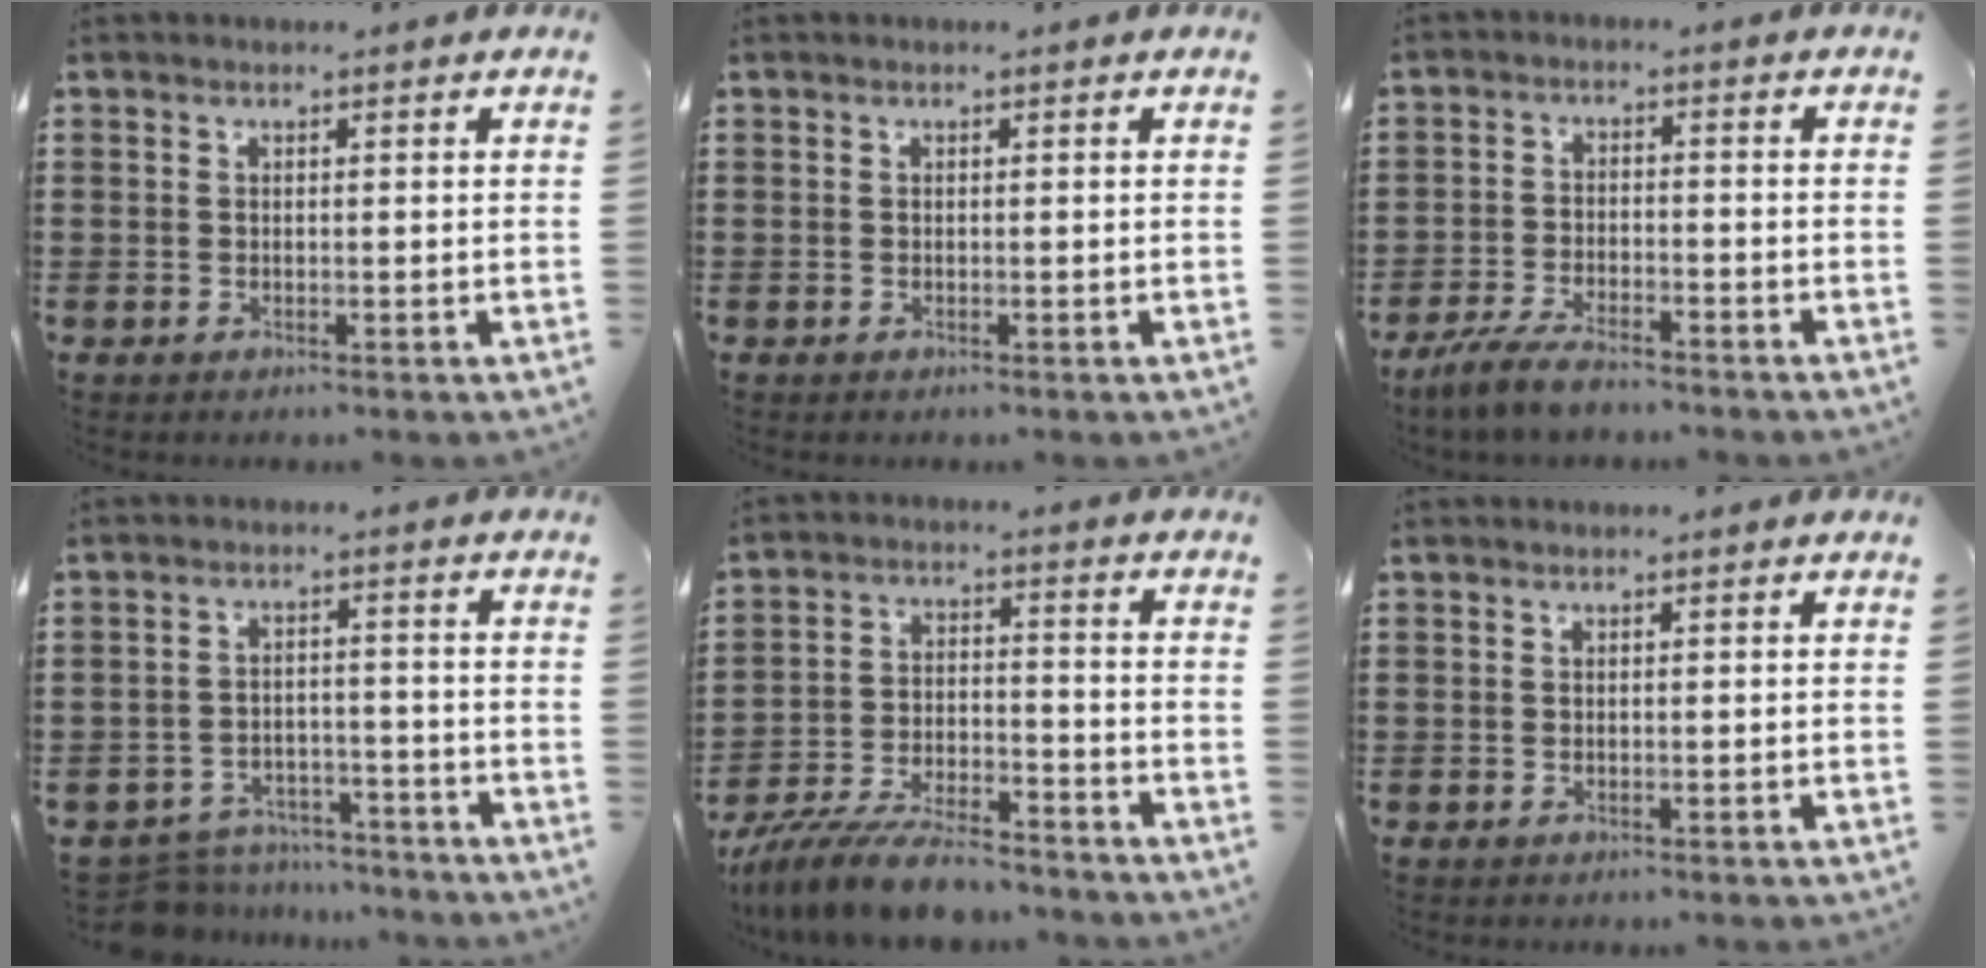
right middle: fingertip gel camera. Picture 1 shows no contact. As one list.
[{"total": 0.0}, {"total": 5.4, "force": [-4.7, 1.3, 2.3], "torque": [-0.056, -0.003, -0.096]}, {"total": 5.9, "force": [-5.8, 0.9, 0.3], "torque": [-0.009, 0.010, -0.118]}, {"total": 9.2, "force": [-8.4, 1.5, 3.5], "torque": [-0.067, 0.017, -0.162]}, {"total": 0.0}]